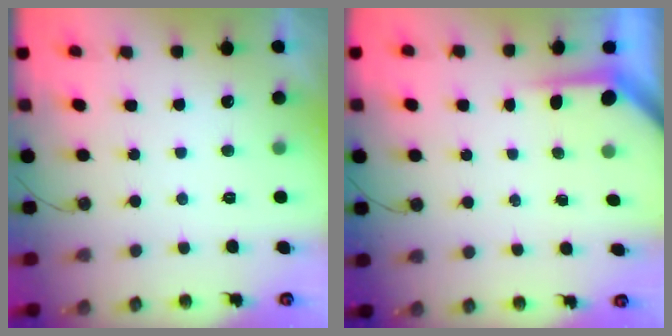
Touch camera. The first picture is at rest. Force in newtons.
{"total": 3.6, "press": 3.6, "slide": 0.3}